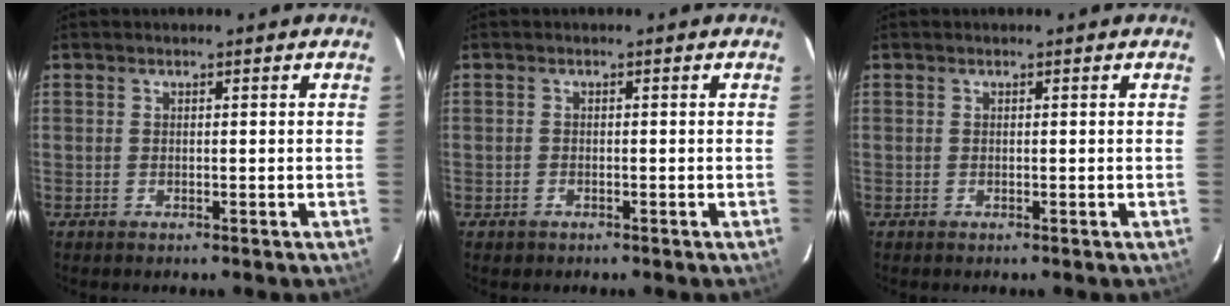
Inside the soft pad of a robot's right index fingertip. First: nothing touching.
{"total": 1.1, "force": [-0.7, 0.9, 0.1], "torque": [-0.006, 0.002, -0.008]}
{"total": 0.0}